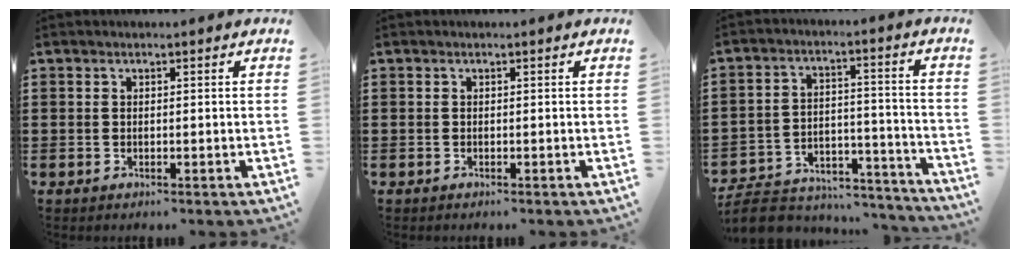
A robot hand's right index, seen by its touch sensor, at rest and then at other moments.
{"total": 0.0}
{"total": 8.0, "force": [-7.4, 1.9, 2.1], "torque": [-0.044, 0.015, -0.145]}